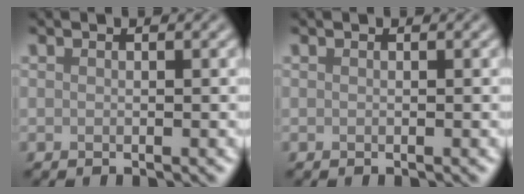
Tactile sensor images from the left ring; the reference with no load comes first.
{"total": 0.0}